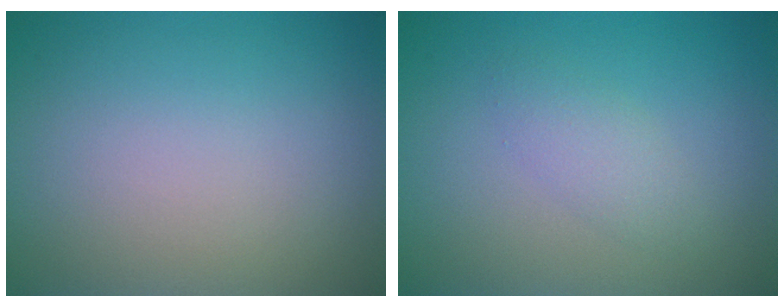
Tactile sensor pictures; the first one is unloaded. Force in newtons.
{"total": 1.8, "press": 1.8, "slide": 0.1}